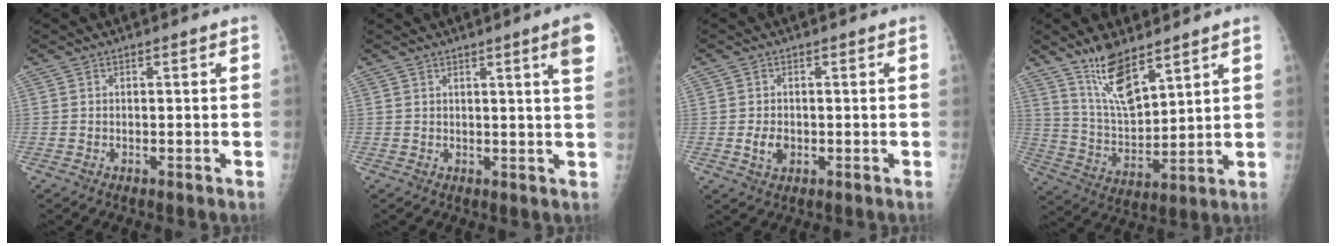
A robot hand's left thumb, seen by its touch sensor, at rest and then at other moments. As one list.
[{"total": 5.1, "force": [2.6, -0.4, 4.4], "torque": [-0.055, -0.015, 0.031]}, {"total": 2.9, "force": [-0.4, 2.2, 1.9], "torque": [-0.026, 0.001, -0.003]}, {"total": 11.4, "force": [8.1, 3.6, 7.0], "torque": [-0.115, -0.056, 0.169]}]